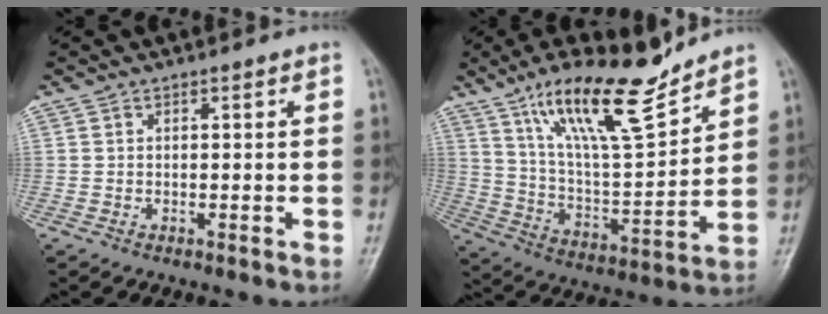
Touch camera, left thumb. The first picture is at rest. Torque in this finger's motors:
{"motor_torque": [0.24, 0.27, 1.56, -1.21, 0.15]}